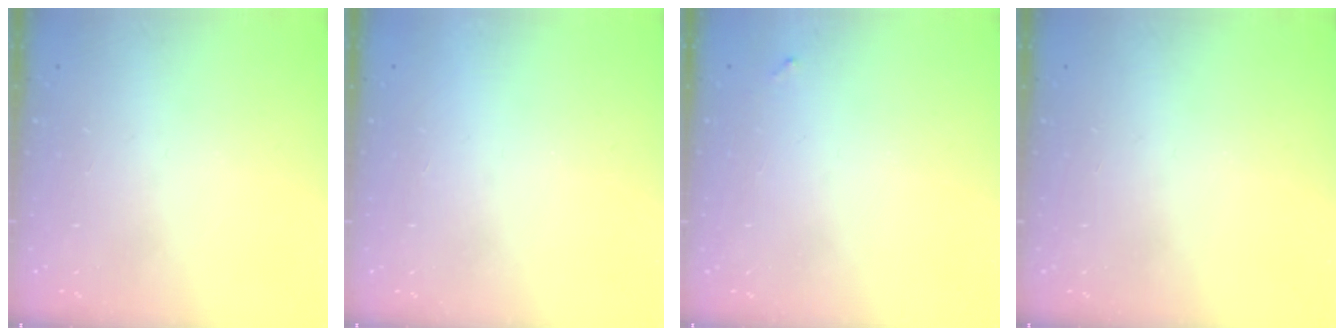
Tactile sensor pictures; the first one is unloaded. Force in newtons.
{"total": 1.5, "press": 1.5, "slide": 0.1}
{"total": 3.9, "press": 3.9, "slide": 0.3}
{"total": 0.0}